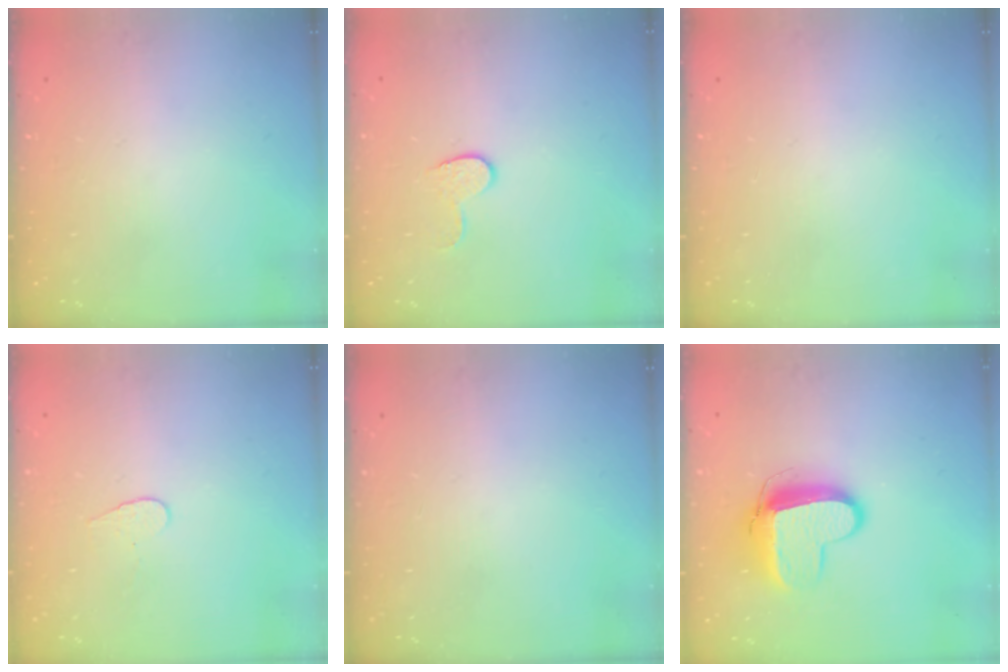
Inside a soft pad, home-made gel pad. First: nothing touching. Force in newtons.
{"total": 6.2, "press": 6.2, "slide": 0.6}
{"total": 0.0}
{"total": 3.6, "press": 3.6, "slide": 0.3}
{"total": 0.0}
{"total": 11.6, "press": 11.5, "slide": 1.3}